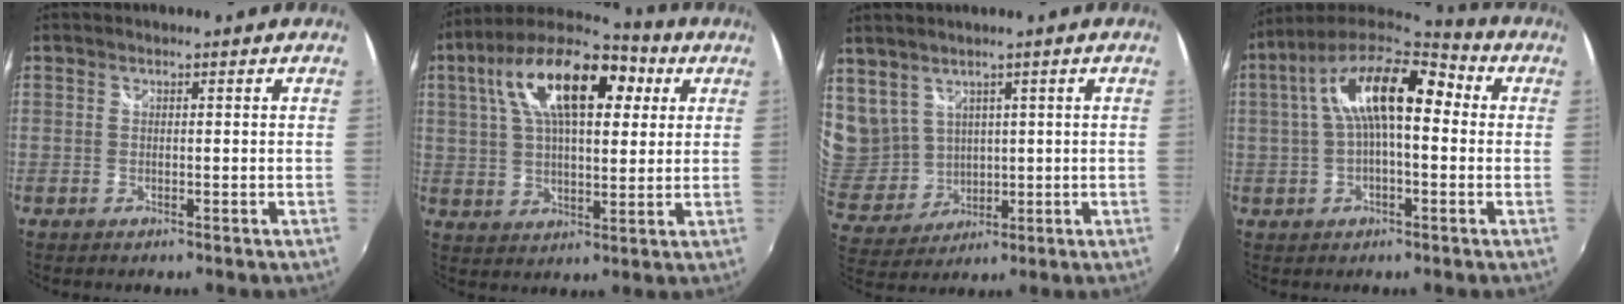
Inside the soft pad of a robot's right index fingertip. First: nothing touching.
{"total": 20.1, "force": [7.3, 9.2, 16.3], "torque": [-0.308, 0.042, 0.110]}
{"total": 11.8, "force": [6.5, 8.9, 4.0], "torque": [-0.106, 0.012, 0.160]}
{"total": 16.2, "force": [2.8, 6.6, 14.5], "torque": [-0.260, 0.031, 0.033]}